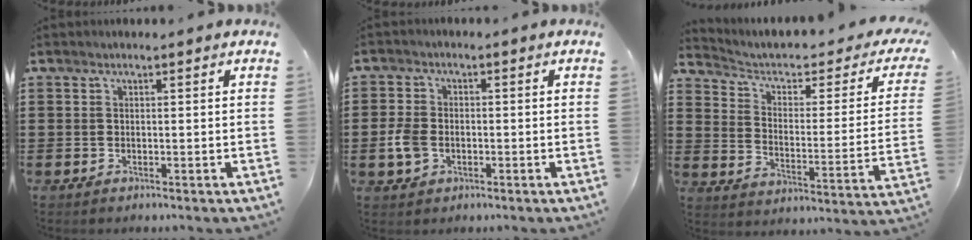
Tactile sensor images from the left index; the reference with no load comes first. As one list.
[{"total": 4.1, "force": [-1.0, 2.8, 2.8], "torque": [-0.080, -0.004, -0.025]}, {"total": 3.6, "force": [1.9, 1.6, 2.6], "torque": [-0.065, -0.016, 0.024]}]